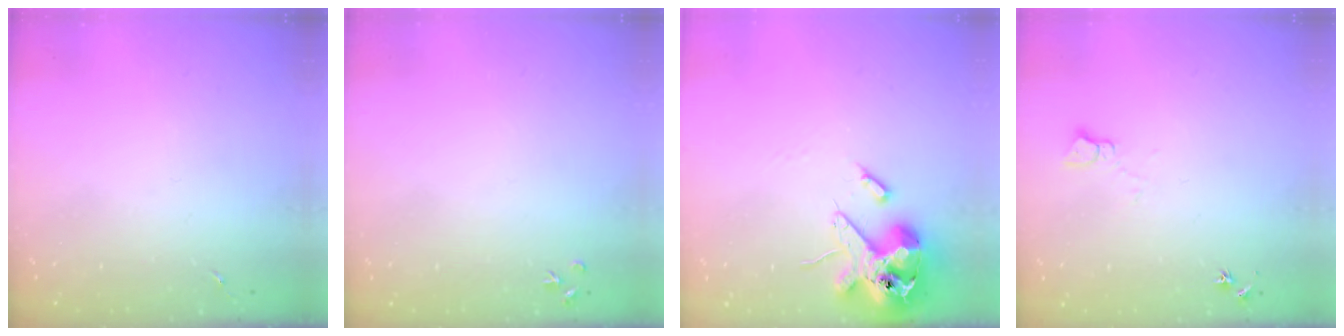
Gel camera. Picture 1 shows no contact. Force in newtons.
{"total": 3.6, "press": 3.5, "slide": 0.5}
{"total": 13.7, "press": 13.5, "slide": 2.3}
{"total": 5.4, "press": 5.3, "slide": 0.7}